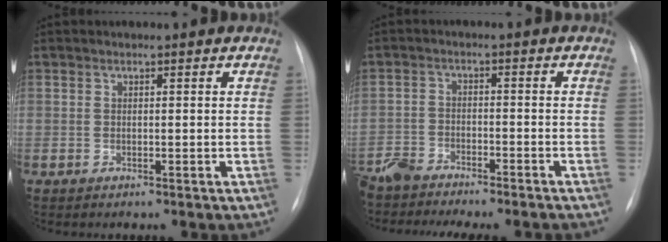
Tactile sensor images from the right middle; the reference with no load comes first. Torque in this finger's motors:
{"motor_torque": [-0.25, -0.65, 0.37, 0.07]}